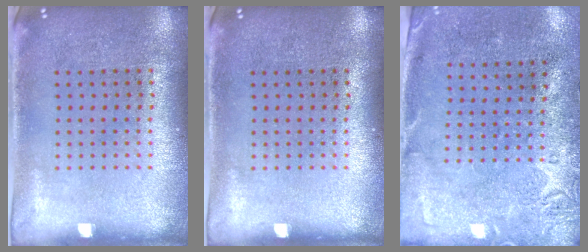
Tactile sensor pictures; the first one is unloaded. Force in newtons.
{"total": 0.0}
{"total": 2.8, "press": 2.1, "slide": 1.7}